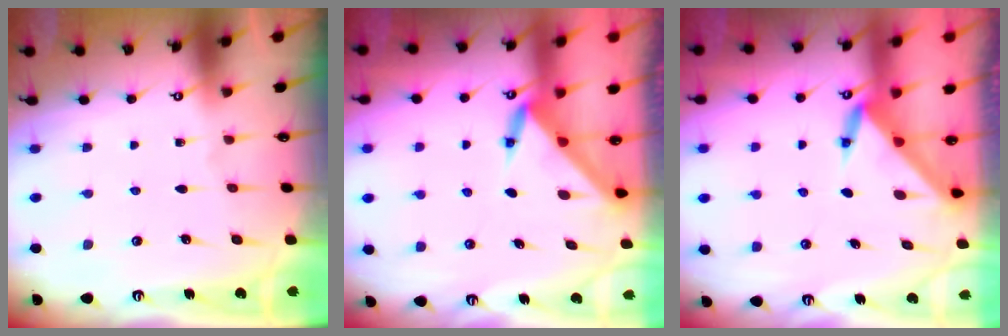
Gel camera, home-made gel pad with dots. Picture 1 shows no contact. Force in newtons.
{"total": 3.4, "press": 3.4, "slide": 0.1}
{"total": 3.3, "press": 3.3, "slide": 0.2}